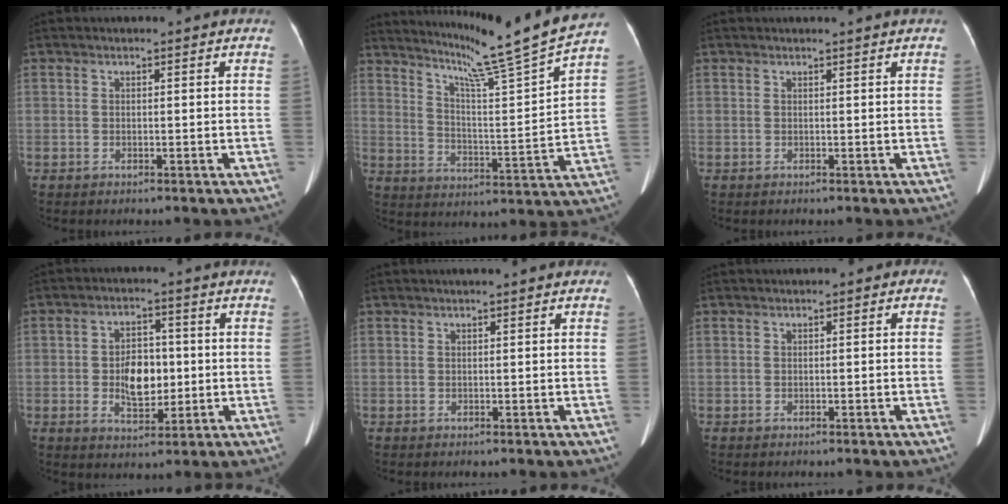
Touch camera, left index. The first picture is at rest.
{"total": 17.4, "force": [15.2, -3.1, 7.9], "torque": [-0.130, -0.052, 0.216]}
{"total": 0.8, "force": [0.7, -0.2, 0.3], "torque": [-0.010, 0.001, 0.013]}
{"total": 7.0, "force": [-0.5, 4.1, 5.7], "torque": [-0.106, 0.006, -0.003]}
{"total": 1.0, "force": [0.5, 0.2, 0.8], "torque": [-0.016, 0.009, 0.003]}
{"total": 0.7, "force": [-0.2, 0.4, 0.5], "torque": [-0.001, 0.006, -0.010]}